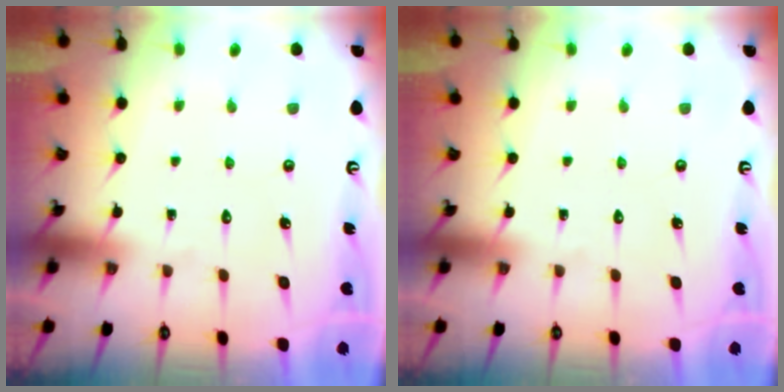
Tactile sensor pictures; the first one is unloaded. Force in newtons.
{"total": 0.0}